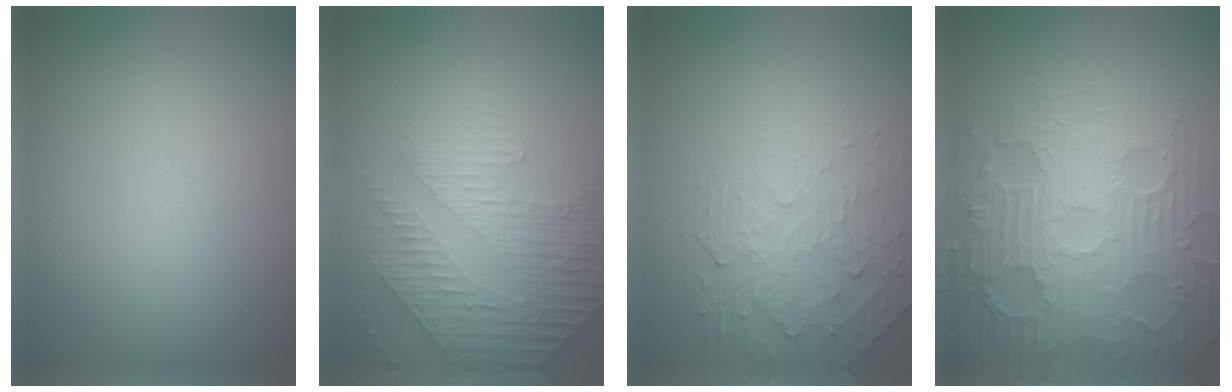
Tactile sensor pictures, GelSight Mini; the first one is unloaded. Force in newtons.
{"total": 4.9, "press": 3.3, "slide": 3.6}
{"total": 2.4, "press": 1.7, "slide": 1.7}
{"total": 9.1, "press": 6.7, "slide": 6.2}